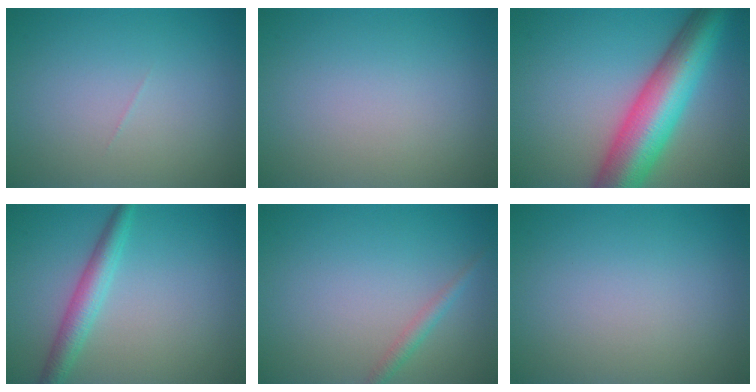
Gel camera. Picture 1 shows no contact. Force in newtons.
{"total": 0.0}
{"total": 10.5, "press": 10.5, "slide": 0.3}
{"total": 3.1, "press": 3.1, "slide": 0.1}
{"total": 1.3, "press": 1.3, "slide": 0.0}
{"total": 0.0}